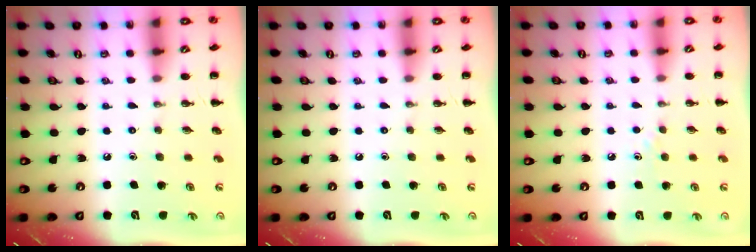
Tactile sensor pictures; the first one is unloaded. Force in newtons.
{"total": 0.0}
{"total": 3.0, "press": 2.7, "slide": 1.2}